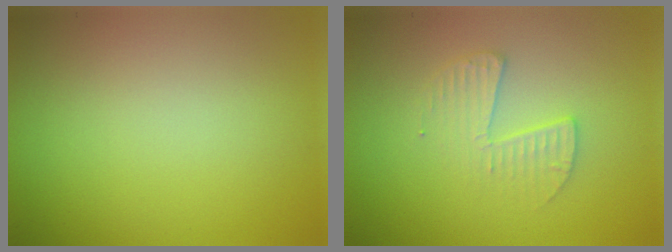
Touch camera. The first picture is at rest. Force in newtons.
{"total": 2.3, "press": 2.3, "slide": 0.3}